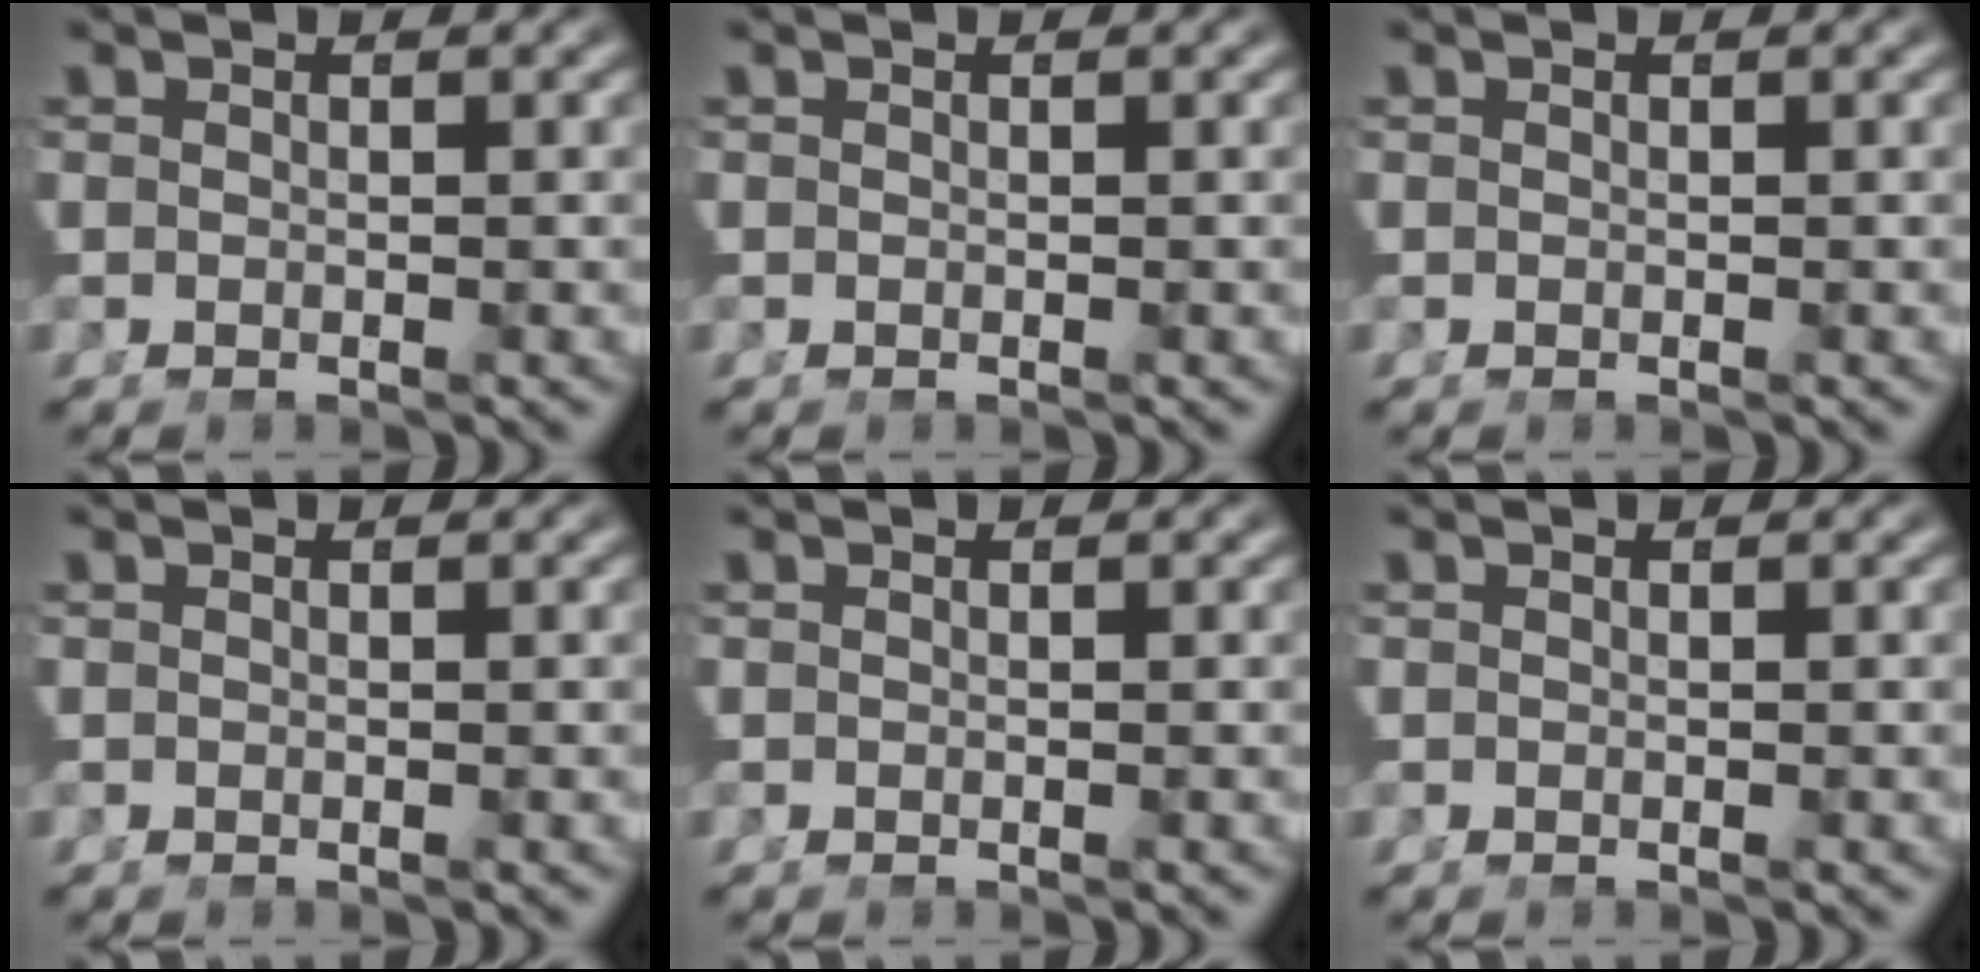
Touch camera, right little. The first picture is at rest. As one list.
[{"total": 0.0}, {"total": 0.0}, {"total": 0.0}, {"total": 0.0}, {"total": 0.0}]